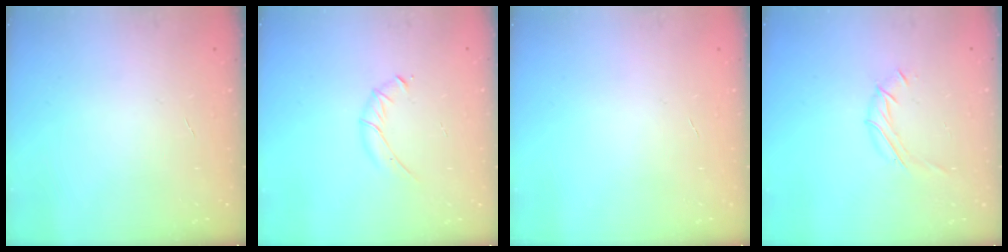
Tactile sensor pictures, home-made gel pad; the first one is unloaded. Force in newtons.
{"total": 4.9, "press": 4.7, "slide": 1.3}
{"total": 0.0}
{"total": 6.3, "press": 6.3, "slide": 0.6}